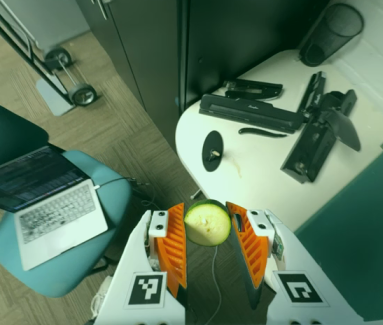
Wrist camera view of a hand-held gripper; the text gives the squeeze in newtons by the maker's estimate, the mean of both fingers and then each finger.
{"total": 9.0, "left": 9.3, "right": 8.8}